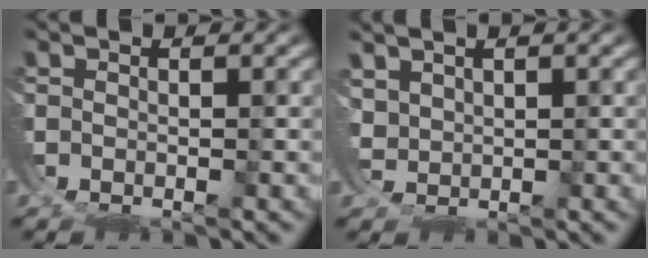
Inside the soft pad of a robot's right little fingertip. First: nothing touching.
{"total": 2.1, "force": [1.0, 1.9, -0.1], "torque": [-0.025, -0.009, 0.028]}